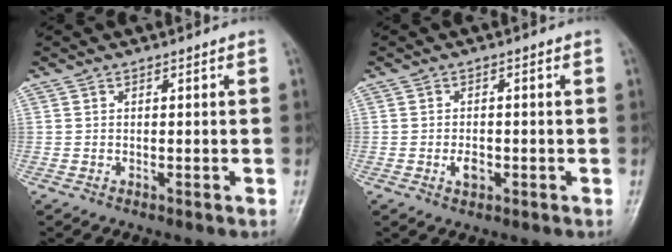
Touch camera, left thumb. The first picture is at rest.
{"total": 2.5, "force": [-0.8, 1.6, 1.8], "torque": [-0.026, 0.002, -0.014]}